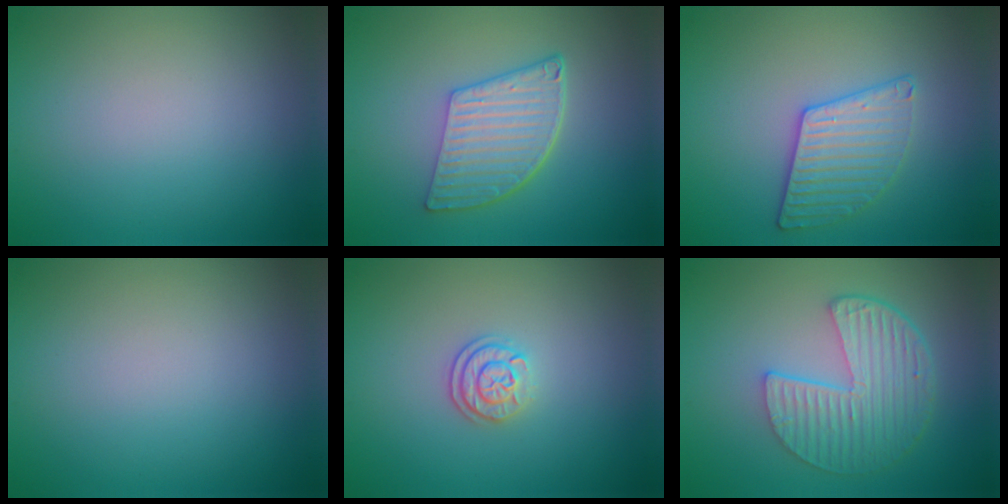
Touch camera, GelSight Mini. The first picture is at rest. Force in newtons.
{"total": 5.6, "press": 4.2, "slide": 3.7}
{"total": 3.2, "press": 3.2, "slide": 0.6}
{"total": 0.0}
{"total": 2.3, "press": 1.9, "slide": 1.2}
{"total": 5.8, "press": 4.2, "slide": 3.9}